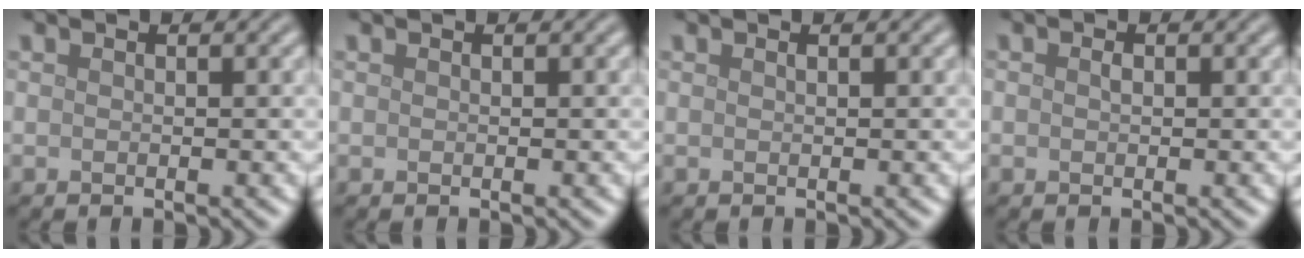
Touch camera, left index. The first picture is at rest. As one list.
[{"total": 0.0}, {"total": 0.0}, {"total": 0.6, "force": [0.1, 0.4, 0.4], "torque": [-0.009, 0.000, 0.000]}]